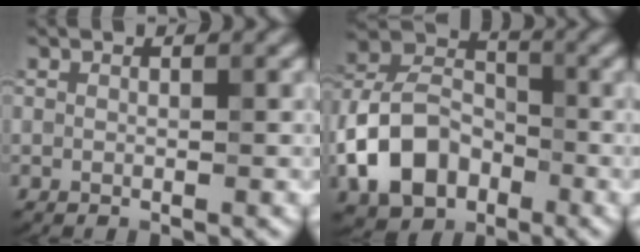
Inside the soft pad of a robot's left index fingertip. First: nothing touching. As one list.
[{"total": 7.8, "force": [-3.1, 5.6, 4.6], "torque": [-0.085, 0.013, -0.071]}]